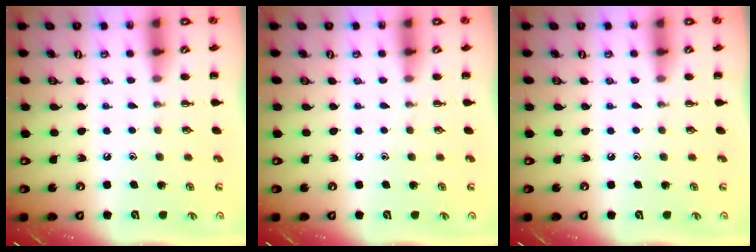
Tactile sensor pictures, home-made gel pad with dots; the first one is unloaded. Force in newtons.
{"total": 0.0}
{"total": 0.0}